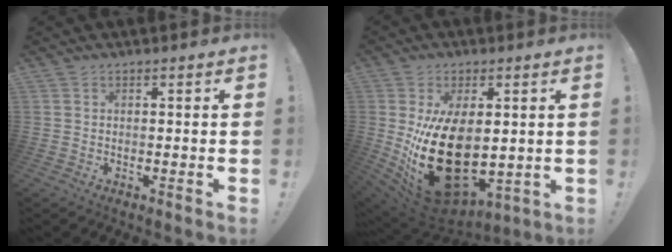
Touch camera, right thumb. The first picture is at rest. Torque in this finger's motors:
{"motor_torque": [0.26, 1.93, 2.77, 0.00, 0.87]}